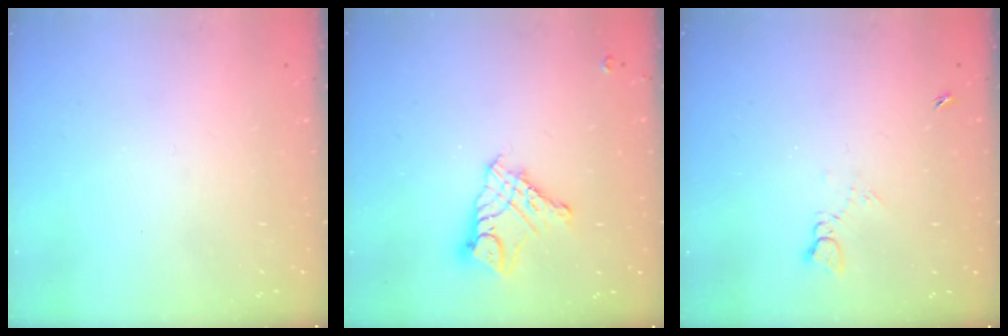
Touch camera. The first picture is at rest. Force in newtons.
{"total": 10.5, "press": 10.4, "slide": 0.8}
{"total": 3.0, "press": 2.9, "slide": 0.4}